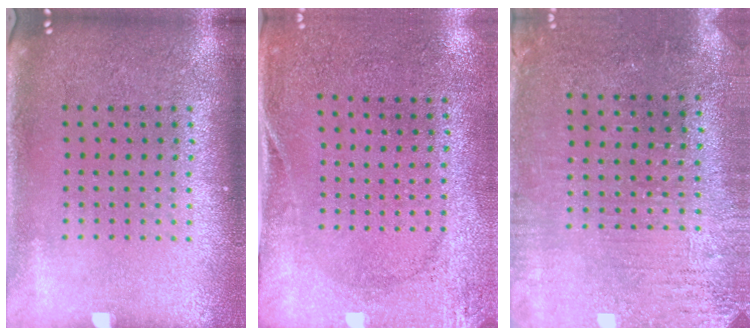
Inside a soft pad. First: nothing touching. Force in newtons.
{"total": 2.7, "press": 2.1, "slide": 1.7}
{"total": 3.1, "press": 2.6, "slide": 1.6}